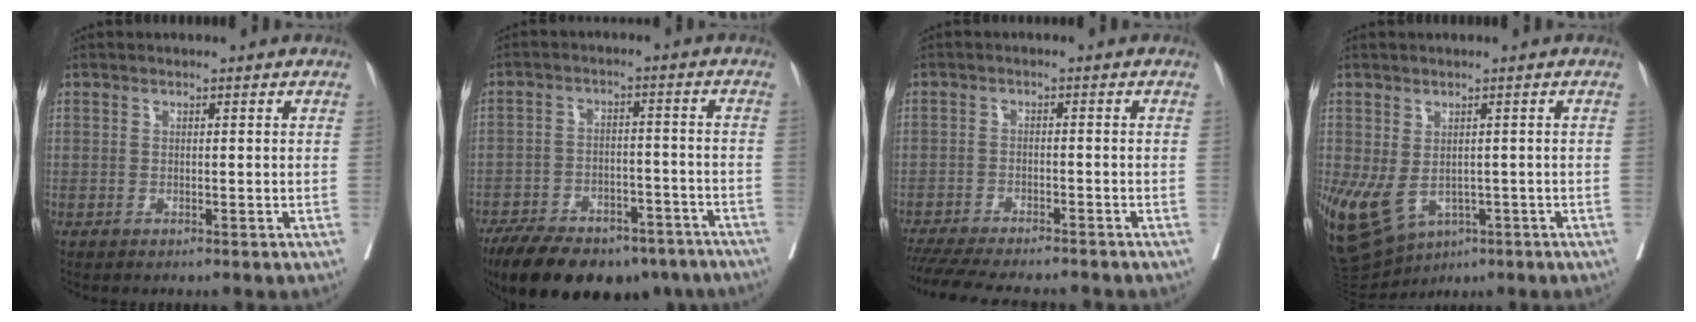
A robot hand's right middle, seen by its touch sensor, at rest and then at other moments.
{"total": 21.0, "force": [-16.0, 8.9, 10.4], "torque": [-0.180, -0.006, -0.224]}
{"total": 13.8, "force": [-12.3, 2.3, 5.8], "torque": [-0.105, -0.020, -0.177]}
{"total": 11.5, "force": [-4.2, 7.5, 7.7], "torque": [-0.161, -0.011, -0.053]}